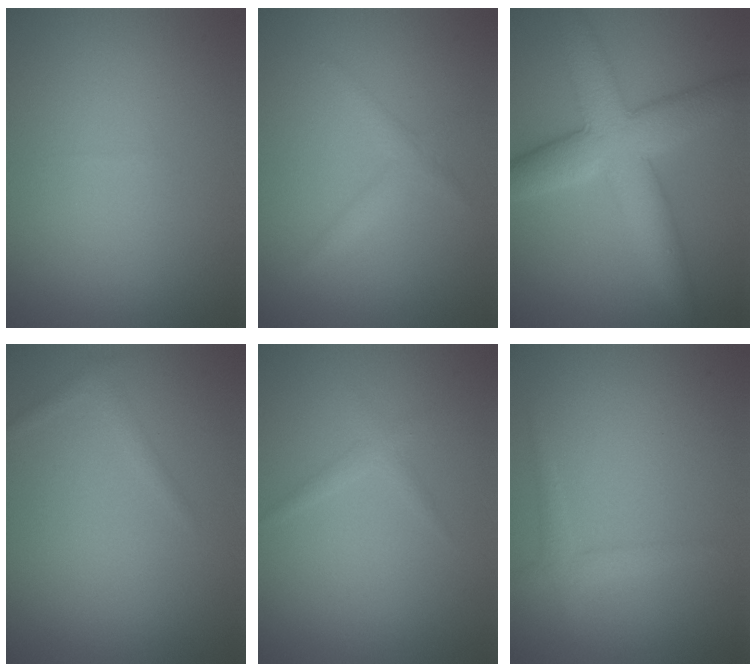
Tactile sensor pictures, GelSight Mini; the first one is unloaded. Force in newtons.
{"total": 1.4, "press": 1.4, "slide": 0.0}
{"total": 7.6, "press": 7.6, "slide": 0.1}
{"total": 0.9, "press": 0.9, "slide": 0.1}
{"total": 1.0, "press": 1.0, "slide": 0.1}
{"total": 1.6, "press": 1.6, "slide": 0.1}